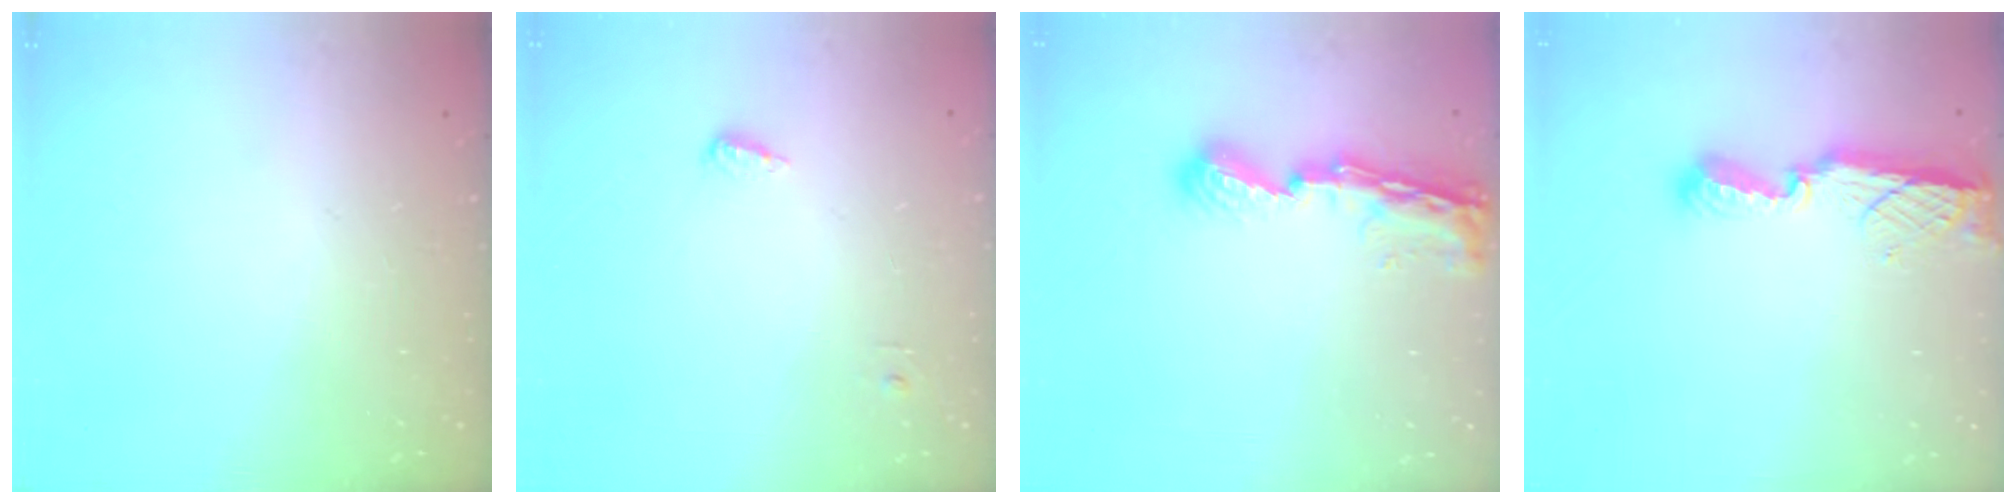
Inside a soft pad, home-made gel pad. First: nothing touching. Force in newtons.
{"total": 4.9, "press": 4.8, "slide": 1.0}
{"total": 8.4, "press": 8.4, "slide": 1.1}
{"total": 7.9, "press": 7.9, "slide": 0.3}